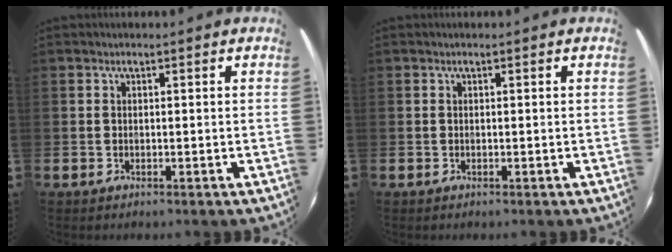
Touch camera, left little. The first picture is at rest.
{"total": 0.0}